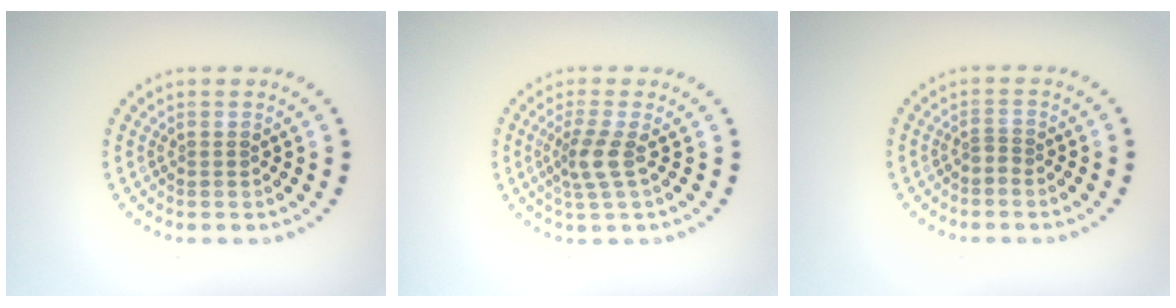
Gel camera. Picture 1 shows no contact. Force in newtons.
{"total": 2.4, "press": 1.8, "slide": 1.6}
{"total": 0.7, "press": 0.4, "slide": 0.6}